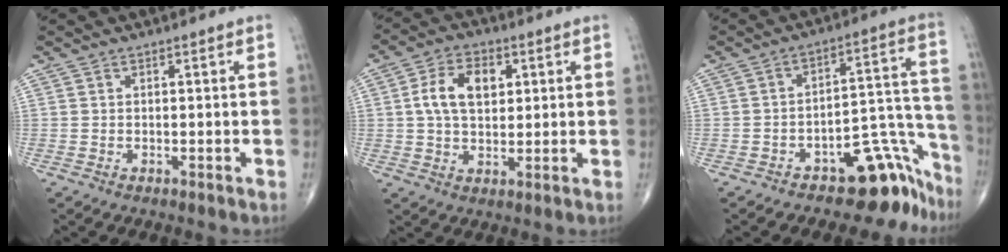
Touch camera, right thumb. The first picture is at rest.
{"total": 9.2, "force": [2.1, 5.8, 6.9], "torque": [-0.108, 0.004, 0.034]}
{"total": 12.9, "force": [-9.5, 6.2, 6.1], "torque": [0.001, 0.139, -0.138]}